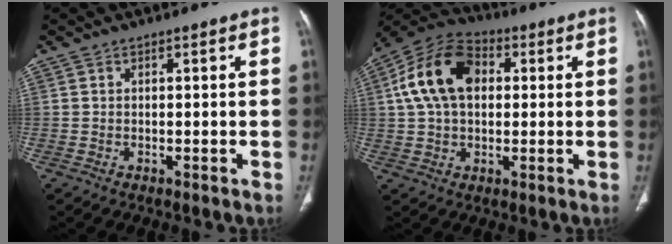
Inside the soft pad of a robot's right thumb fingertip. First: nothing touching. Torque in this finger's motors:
{"motor_torque": [-0.73, 1.71, 1.39, -0.13, 0.20]}